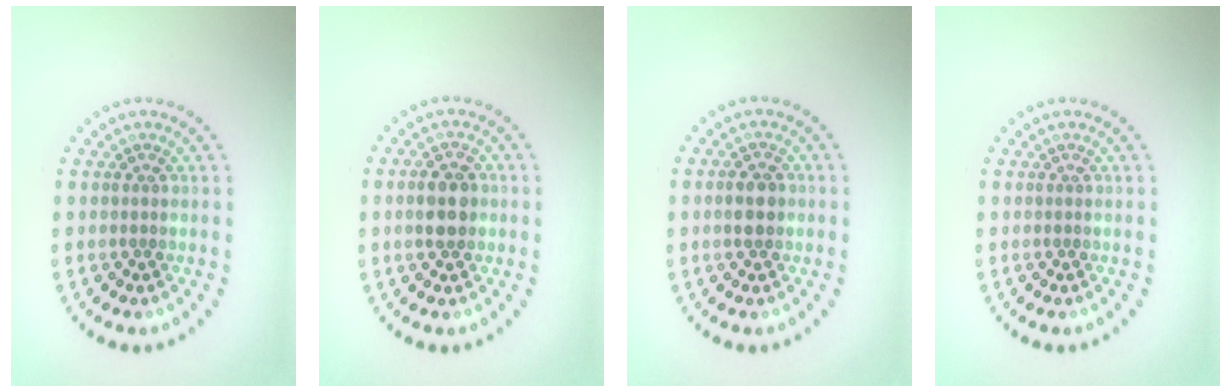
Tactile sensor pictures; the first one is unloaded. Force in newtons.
{"total": 2.9, "press": 2.9, "slide": 0.1}
{"total": 2.2, "press": 2.2, "slide": 0.1}
{"total": 0.0}